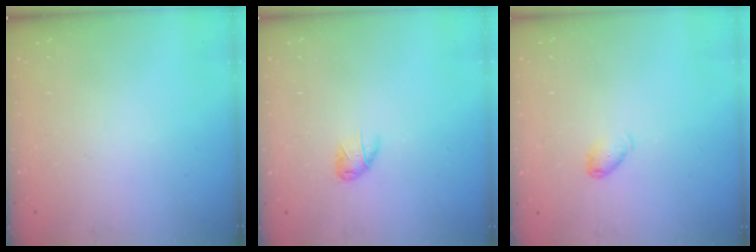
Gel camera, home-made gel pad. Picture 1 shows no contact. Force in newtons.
{"total": 5.0, "press": 4.9, "slide": 0.7}
{"total": 5.2, "press": 5.1, "slide": 0.9}